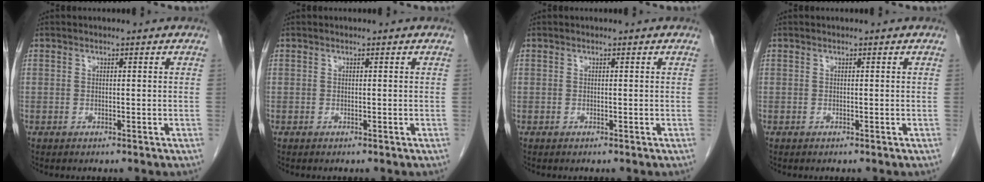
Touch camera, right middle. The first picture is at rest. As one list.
[{"total": 0.0}, {"total": 0.0}, {"total": 0.0}]